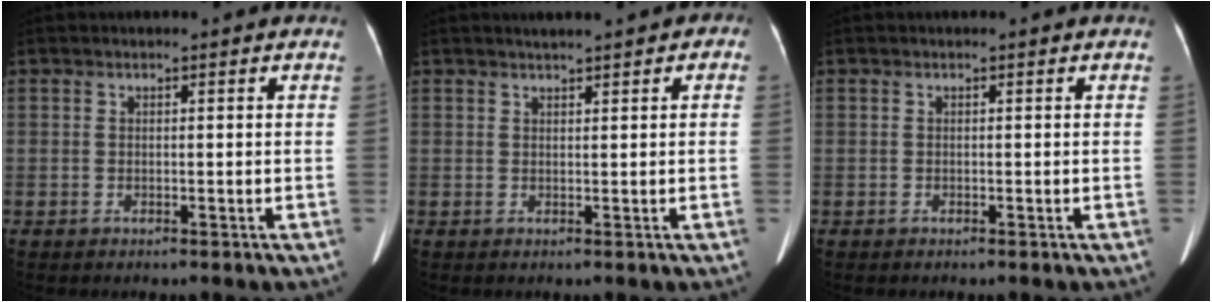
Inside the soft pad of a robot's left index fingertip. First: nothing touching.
{"total": 2.9, "force": [1.6, 1.0, 2.2], "torque": [-0.032, 0.016, 0.023]}
{"total": 0.0}